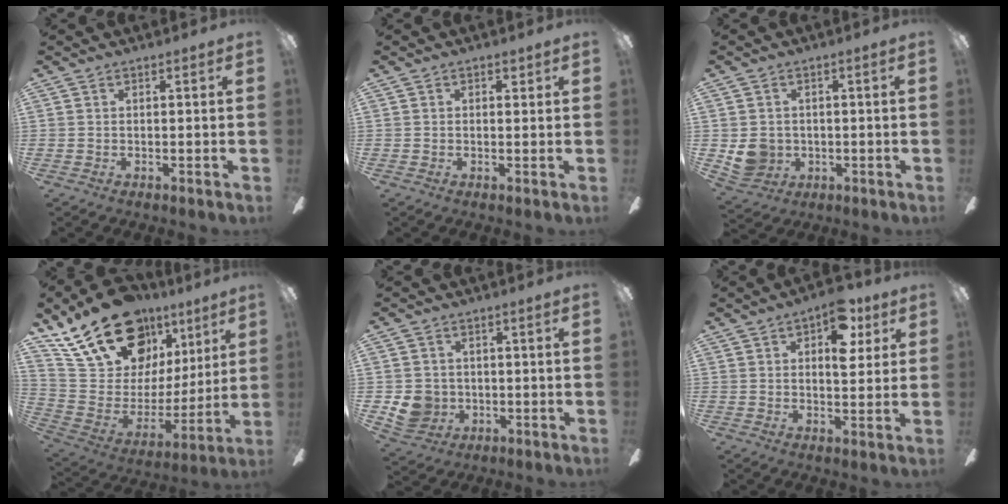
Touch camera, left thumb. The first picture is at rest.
{"total": 1.1, "force": [0.5, 0.9, 0.4], "torque": [0.000, 0.001, 0.007]}
{"total": 6.3, "force": [-0.1, 6.0, 2.0], "torque": [-0.043, 0.007, 0.004]}
{"total": 23.6, "force": [16.9, 13.0, 10.1], "torque": [-0.189, -0.096, 0.320]}
{"total": 6.5, "force": [-0.5, 6.3, 1.8], "torque": [-0.048, 0.002, -0.004]}
{"total": 10.9, "force": [4.8, 5.7, 8.0], "torque": [-0.104, -0.007, 0.077]}